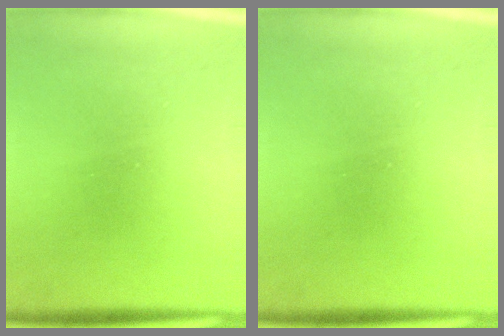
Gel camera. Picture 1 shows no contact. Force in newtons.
{"total": 0.0}